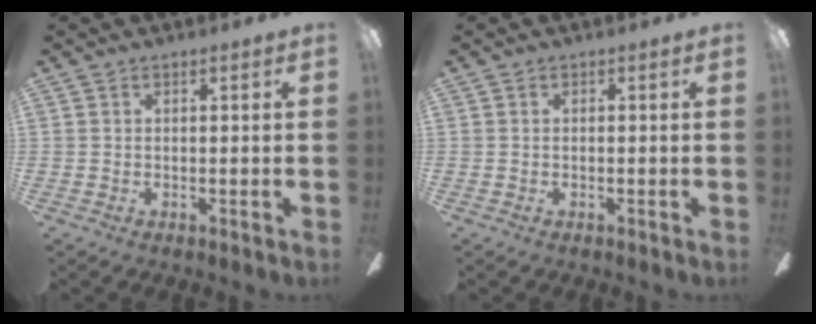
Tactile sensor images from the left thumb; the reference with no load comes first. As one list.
[{"total": 0.0}]